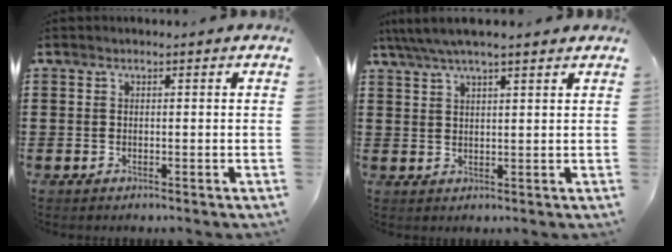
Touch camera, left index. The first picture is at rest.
{"total": 4.2, "force": [3.3, 0.6, 2.5], "torque": [-0.057, -0.001, 0.059]}